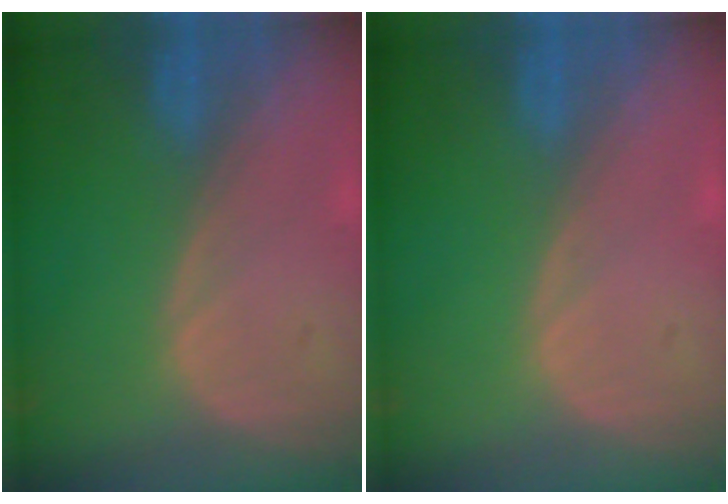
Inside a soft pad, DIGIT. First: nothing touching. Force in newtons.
{"total": 0.0}